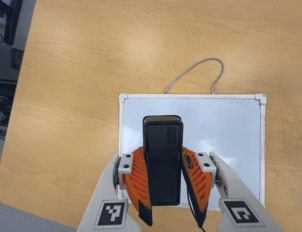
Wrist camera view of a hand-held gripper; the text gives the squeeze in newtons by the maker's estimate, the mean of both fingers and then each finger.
{"total": 5.8, "left": 5.0, "right": 6.7}